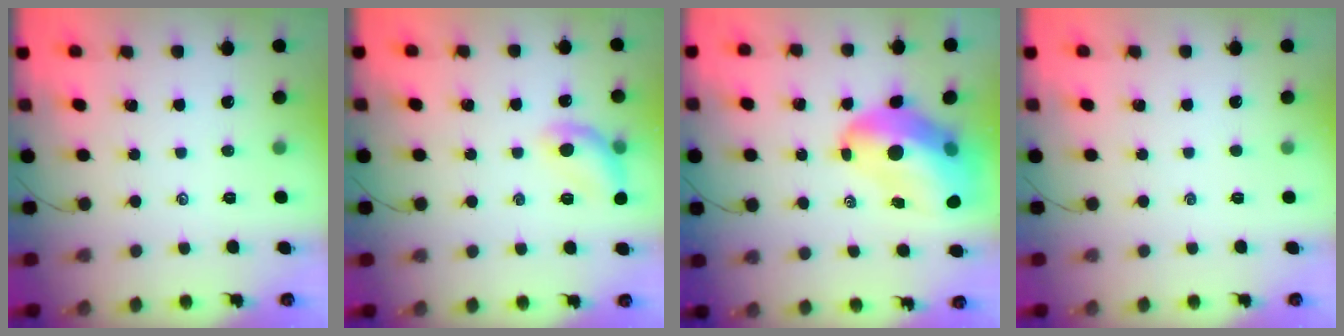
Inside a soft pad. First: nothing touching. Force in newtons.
{"total": 10.2, "press": 10.2, "slide": 0.4}
{"total": 16.6, "press": 16.0, "slide": 4.6}
{"total": 0.0}